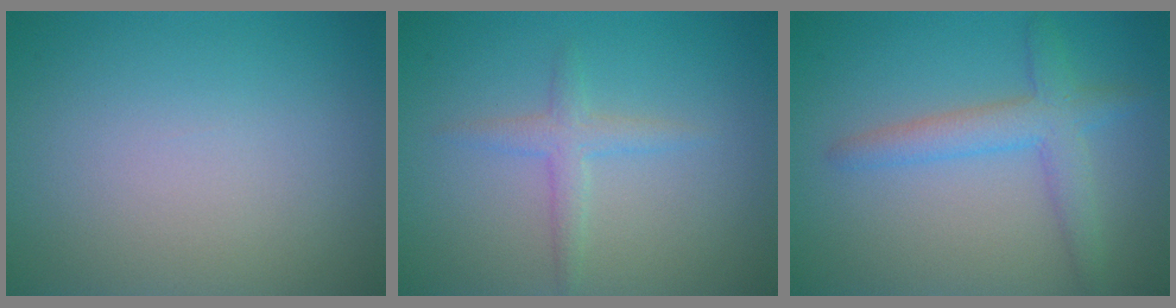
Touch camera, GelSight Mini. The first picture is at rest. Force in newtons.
{"total": 1.9, "press": 1.9, "slide": 0.1}
{"total": 3.4, "press": 3.4, "slide": 0.2}